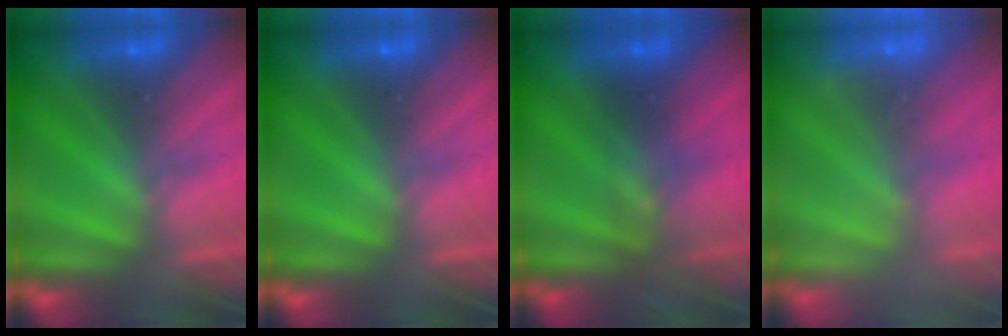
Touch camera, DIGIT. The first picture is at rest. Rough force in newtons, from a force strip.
{"total": 0.0}
{"total": 2.8}
{"total": 2.4}